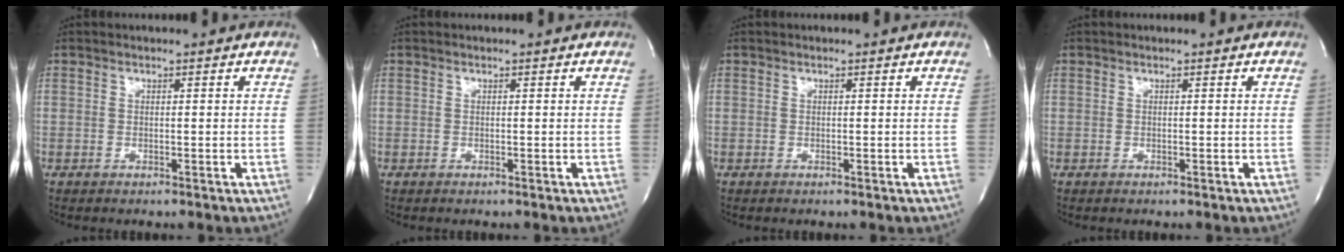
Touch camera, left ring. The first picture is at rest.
{"total": 0.0}
{"total": 0.0}
{"total": 0.0}